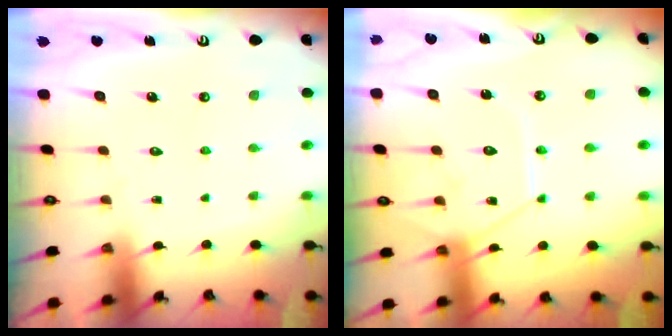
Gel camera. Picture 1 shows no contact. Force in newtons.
{"total": 13.8, "press": 13.8, "slide": 1.5}